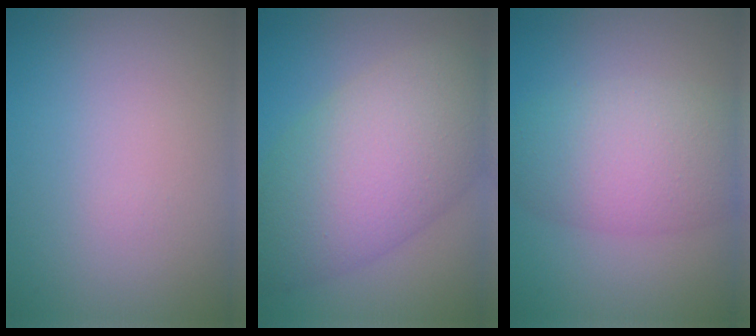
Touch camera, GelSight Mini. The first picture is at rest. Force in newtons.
{"total": 10.3, "press": 10.3, "slide": 0.4}
{"total": 6.7, "press": 6.7, "slide": 0.5}